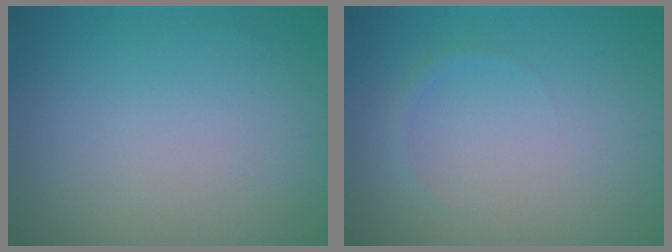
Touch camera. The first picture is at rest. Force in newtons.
{"total": 0.7, "press": 0.7, "slide": 0.1}